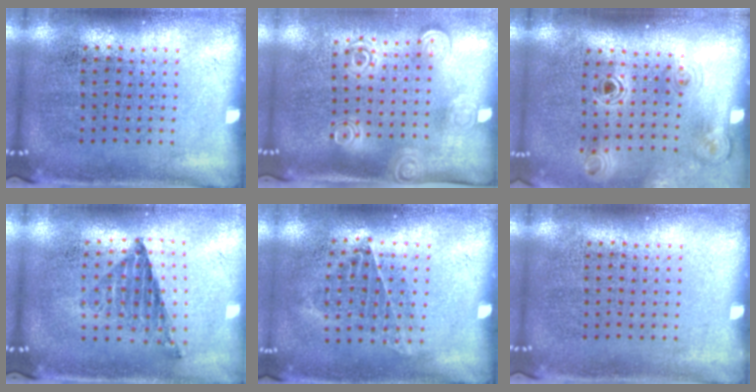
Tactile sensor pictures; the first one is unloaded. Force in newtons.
{"total": 1.7, "press": 1.3, "slide": 1.1}
{"total": 1.1, "press": 1.1, "slide": 0.2}
{"total": 0.9, "press": 0.9, "slide": 0.0}
{"total": 0.9, "press": 0.8, "slide": 0.4}
{"total": 0.0}